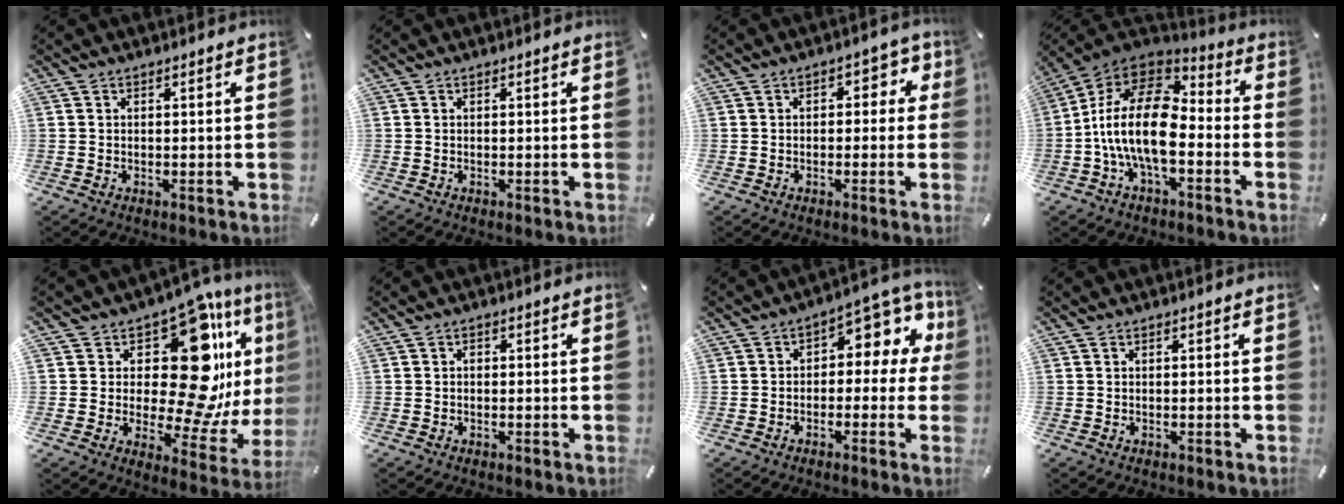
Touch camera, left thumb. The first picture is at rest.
{"total": 0.0}
{"total": 4.5, "force": [0.3, 3.0, 3.2], "torque": [-0.034, 0.004, -0.006]}
{"total": 19.5, "force": [-4.1, 10.5, 15.9], "torque": [-0.318, 0.029, -0.069]}
{"total": 23.0, "force": [8.5, 11.4, 18.0], "torque": [-0.256, -0.082, 0.140]}
{"total": 0.5, "force": [-0.1, 0.4, 0.2], "torque": [-0.003, 0.003, -0.004]}
{"total": 8.6, "force": [2.4, 4.9, 6.6], "torque": [-0.087, -0.021, 0.040]}
{"total": 0.0}